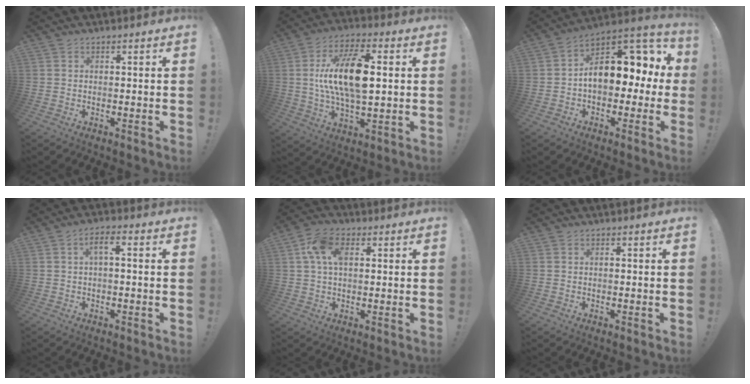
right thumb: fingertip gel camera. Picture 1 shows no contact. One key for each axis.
{"total": 18.0, "fx": 2.1, "fy": 9.2, "fz": 15.4, "tx": -0.272, "ty": 0.003, "tz": 0.033}
{"total": 15.4, "fx": 2.0, "fy": 10.1, "fz": 11.4, "tx": -0.137, "ty": -0.011, "tz": 0.035}
{"total": 4.2, "fx": -0.2, "fy": 1.4, "fz": 3.9, "tx": -0.082, "ty": 0.003, "tz": -0.007}
{"total": 9.7, "fx": 2.7, "fy": 6.0, "fz": 7.1, "tx": -0.141, "ty": 0.010, "tz": 0.052}
{"total": 0.0}